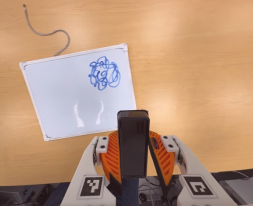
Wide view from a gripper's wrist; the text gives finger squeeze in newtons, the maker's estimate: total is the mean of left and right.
{"total": 4.8, "left": 4.4, "right": 5.2}